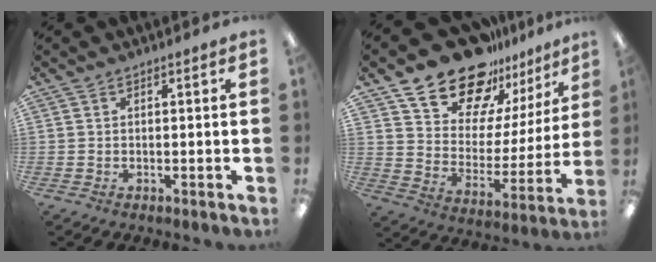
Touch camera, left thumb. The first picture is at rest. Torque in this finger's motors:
{"motor_torque": [0.33, 0.33, 1.31, -1.46, 0.22]}